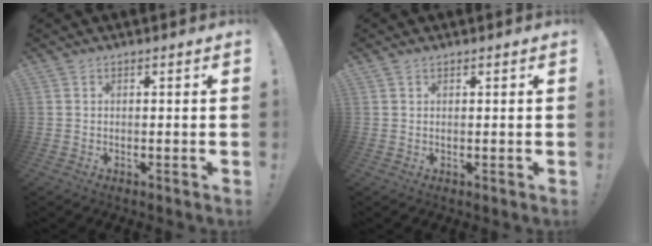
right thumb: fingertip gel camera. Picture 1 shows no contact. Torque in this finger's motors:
{"motor_torque": [-0.07, -0.13, -0.13, 0.13, 0.09]}